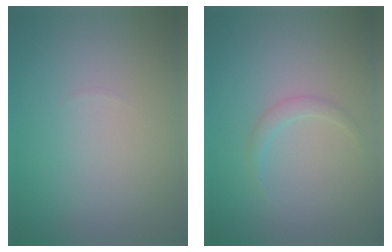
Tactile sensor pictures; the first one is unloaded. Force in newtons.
{"total": 1.1, "press": 1.1, "slide": 0.1}